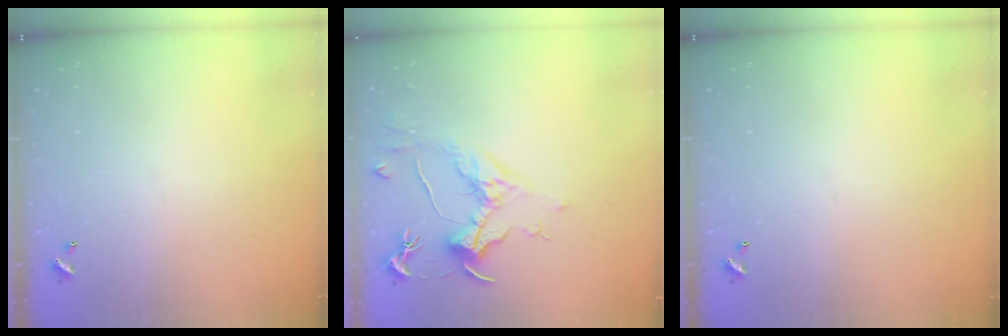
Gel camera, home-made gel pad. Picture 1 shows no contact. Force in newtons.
{"total": 1.6, "press": 1.4, "slide": 0.7}
{"total": 0.0}